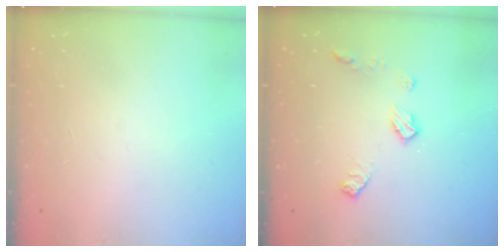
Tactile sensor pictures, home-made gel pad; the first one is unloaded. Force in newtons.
{"total": 7.9, "press": 7.9, "slide": 0.3}